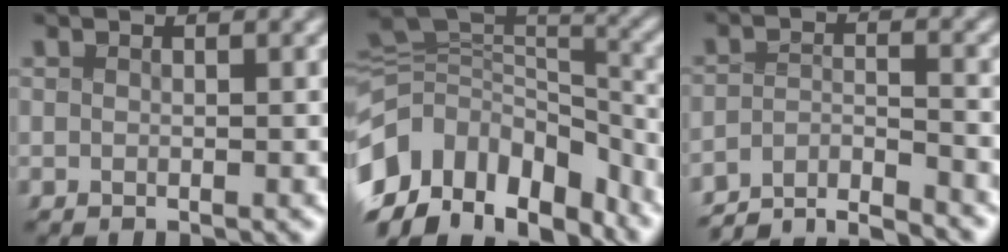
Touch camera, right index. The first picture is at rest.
{"total": 17.5, "force": [-7.2, 12.9, 9.3], "torque": [-0.199, -0.038, -0.114]}
{"total": 8.4, "force": [-8.2, 1.3, 1.1], "torque": [-0.003, -0.017, -0.137]}